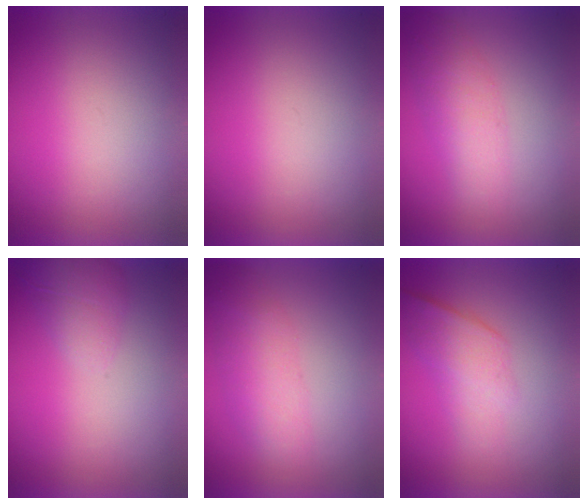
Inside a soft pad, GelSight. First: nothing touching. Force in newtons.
{"total": 0.0}
{"total": 2.2}
{"total": 2.1}
{"total": 2.1}
{"total": 2.3}